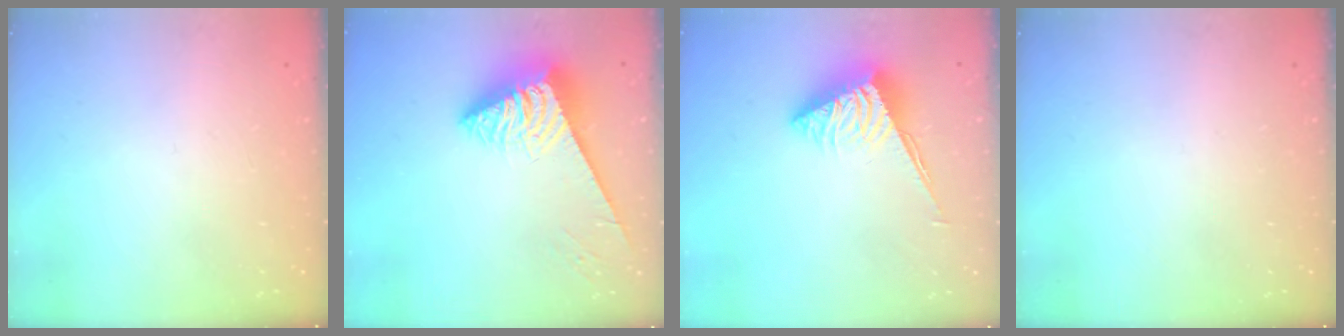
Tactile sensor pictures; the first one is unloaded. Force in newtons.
{"total": 6.6, "press": 6.6, "slide": 0.9}
{"total": 5.3, "press": 5.2, "slide": 0.1}
{"total": 0.0}